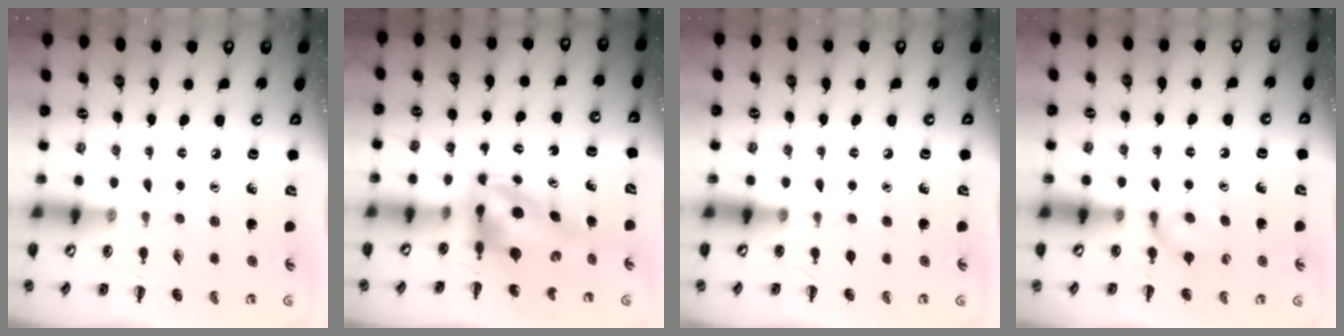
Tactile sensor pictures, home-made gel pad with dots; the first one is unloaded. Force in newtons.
{"total": 6.3, "press": 6.0, "slide": 1.8}
{"total": 0.0}
{"total": 5.5, "press": 5.3, "slide": 1.7}